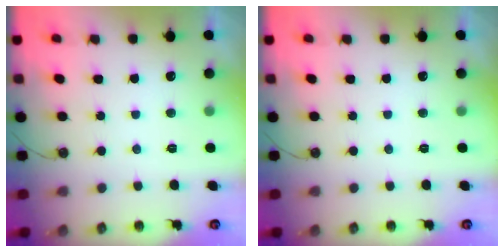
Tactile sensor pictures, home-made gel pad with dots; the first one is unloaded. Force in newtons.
{"total": 0.0}